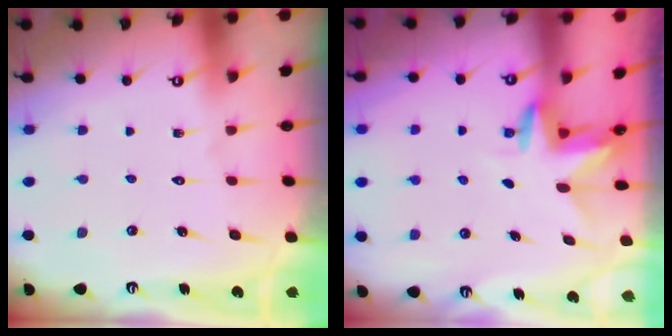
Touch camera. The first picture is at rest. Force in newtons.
{"total": 3.2, "press": 3.2, "slide": 0.3}